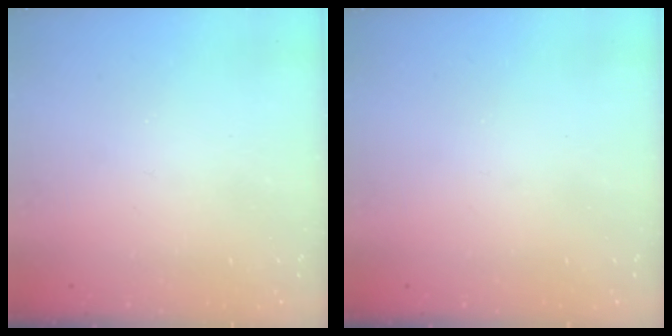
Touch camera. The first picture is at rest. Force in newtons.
{"total": 0.0}